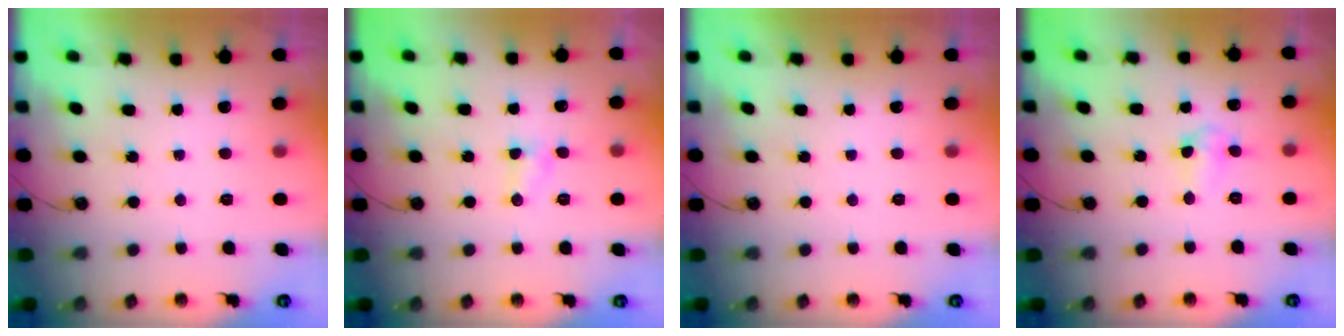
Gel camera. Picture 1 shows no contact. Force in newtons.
{"total": 3.0, "press": 3.0, "slide": 0.4}
{"total": 0.0}
{"total": 3.5, "press": 3.4, "slide": 0.8}